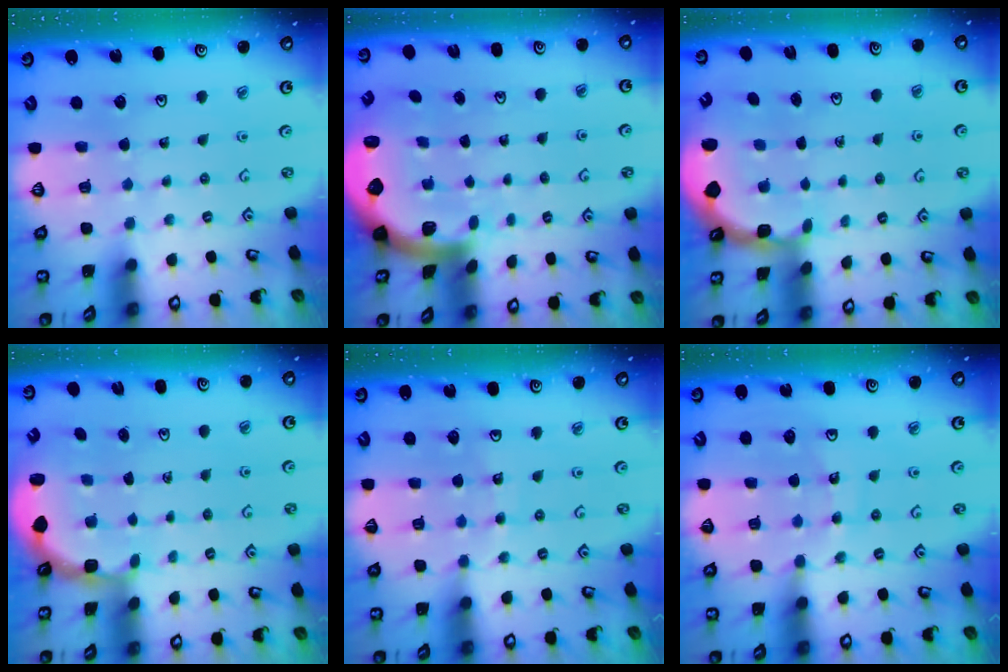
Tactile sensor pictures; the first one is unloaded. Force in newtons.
{"total": 1.9, "press": 1.9, "slide": 0.2}
{"total": 1.9, "press": 1.8, "slide": 0.6}
{"total": 2.5, "press": 1.9, "slide": 1.6}
{"total": 9.9, "press": 9.6, "slide": 2.2}
{"total": 13.0, "press": 12.6, "slide": 3.3}